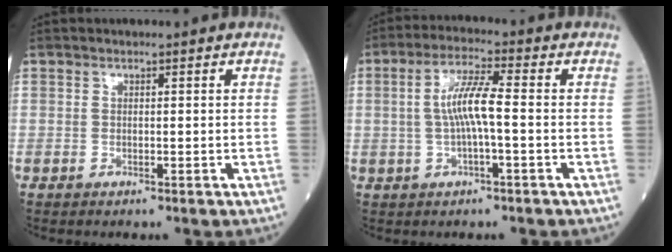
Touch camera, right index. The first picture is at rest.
{"total": 6.5, "force": [-0.2, 0.5, 6.5], "torque": [-0.129, 0.011, -0.007]}